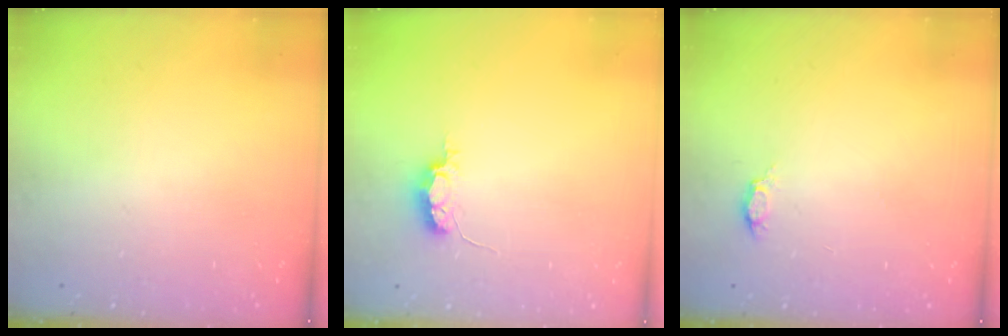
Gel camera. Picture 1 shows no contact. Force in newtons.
{"total": 4.7, "press": 4.7, "slide": 0.5}
{"total": 4.5, "press": 4.5, "slide": 0.6}